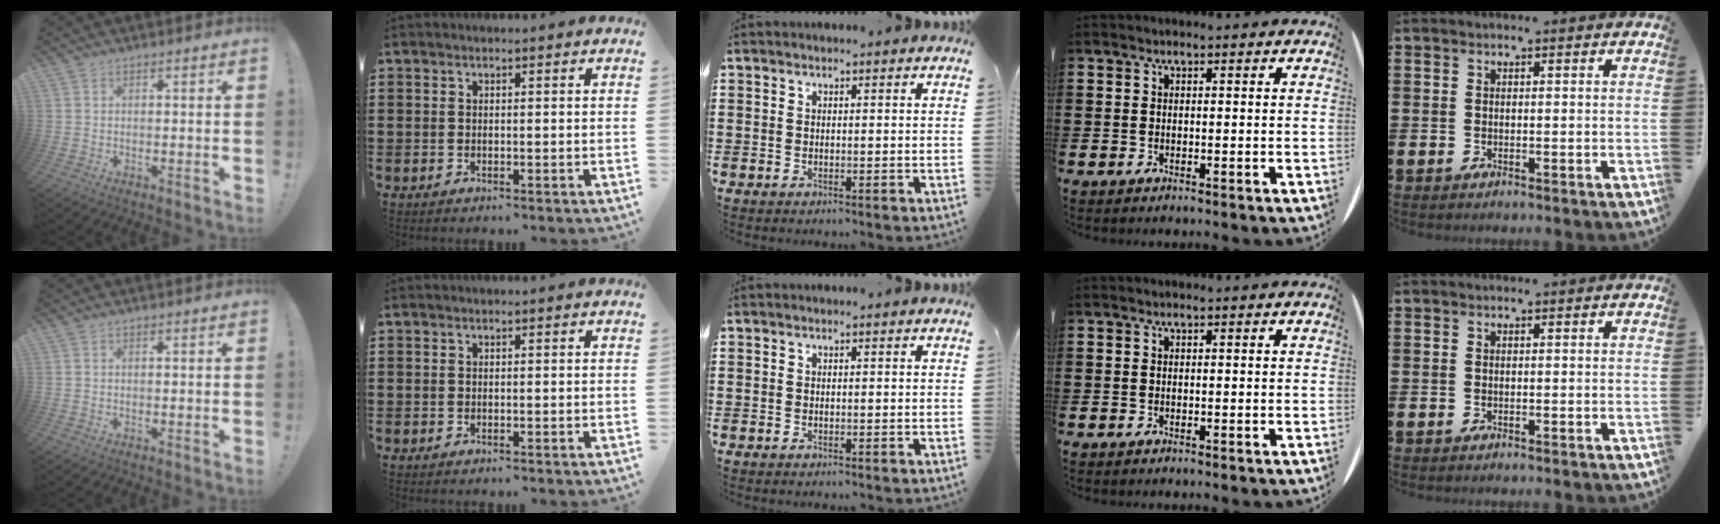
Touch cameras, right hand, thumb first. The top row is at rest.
{}